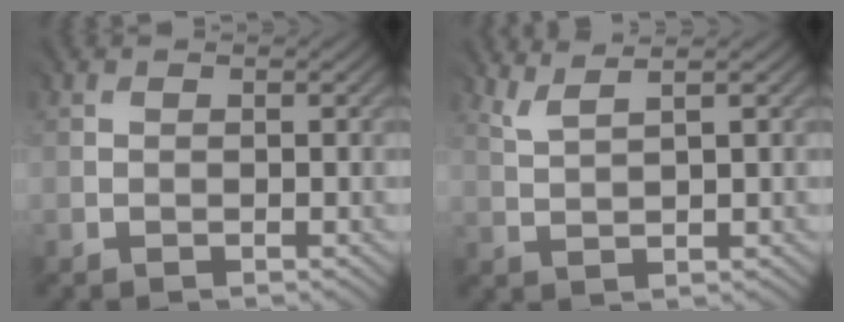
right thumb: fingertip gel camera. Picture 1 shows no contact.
{"total": 2.2, "force": [2.0, -0.1, 1.1], "torque": [-0.019, 0.005, 0.050]}